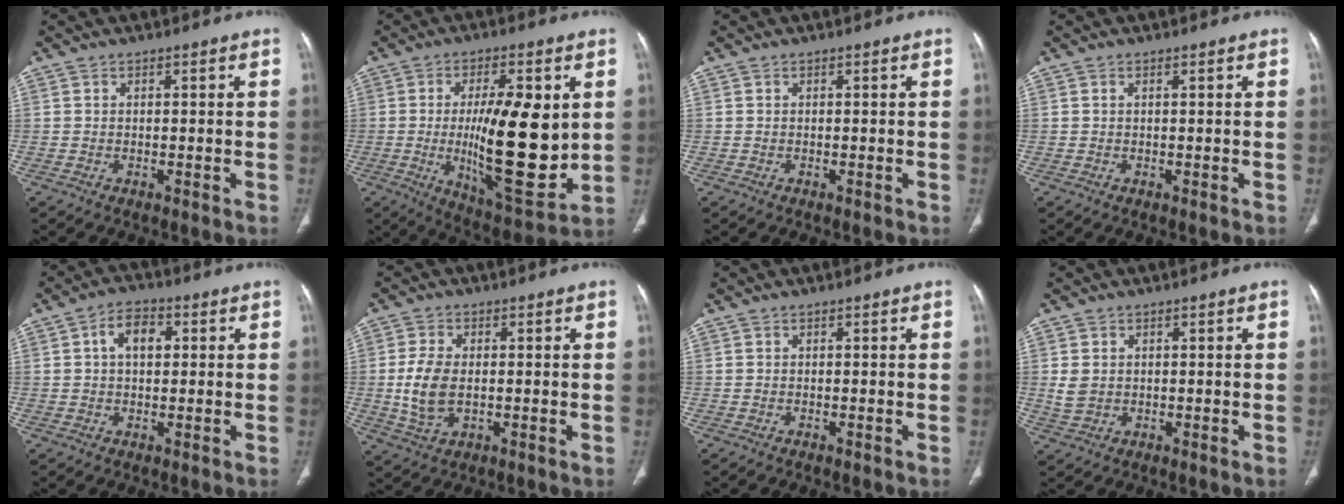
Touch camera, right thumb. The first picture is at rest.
{"total": 20.8, "force": [0.6, 6.9, 19.7], "torque": [-0.291, -0.033, 0.021]}
{"total": 0.0}
{"total": 0.0}
{"total": 6.2, "force": [1.5, 3.9, 4.6], "torque": [-0.064, 0.006, 0.018]}
{"total": 7.4, "force": [-0.2, 4.2, 6.0], "torque": [-0.130, -0.004, 0.001]}
{"total": 0.0}
{"total": 3.1, "force": [0.6, 2.4, 1.9], "torque": [-0.036, -0.002, 0.017]}